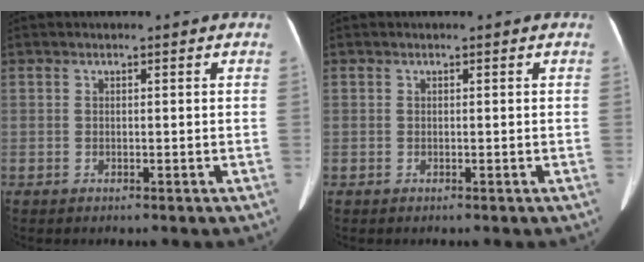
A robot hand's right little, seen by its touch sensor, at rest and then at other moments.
{"total": 0.0}